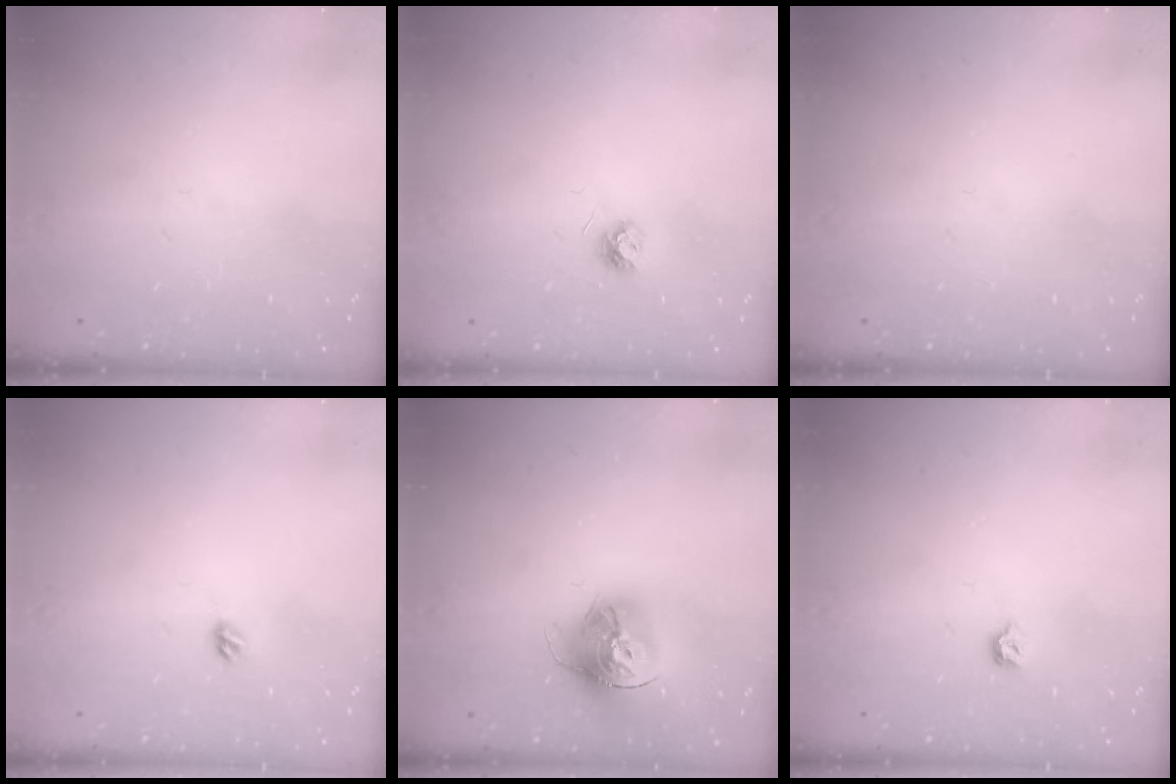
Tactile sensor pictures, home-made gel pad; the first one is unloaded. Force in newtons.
{"total": 4.5, "press": 4.5, "slide": 0.6}
{"total": 0.0}
{"total": 3.5, "press": 3.5, "slide": 0.8}
{"total": 15.9, "press": 15.9, "slide": 1.5}
{"total": 4.0, "press": 4.0, "slide": 0.8}